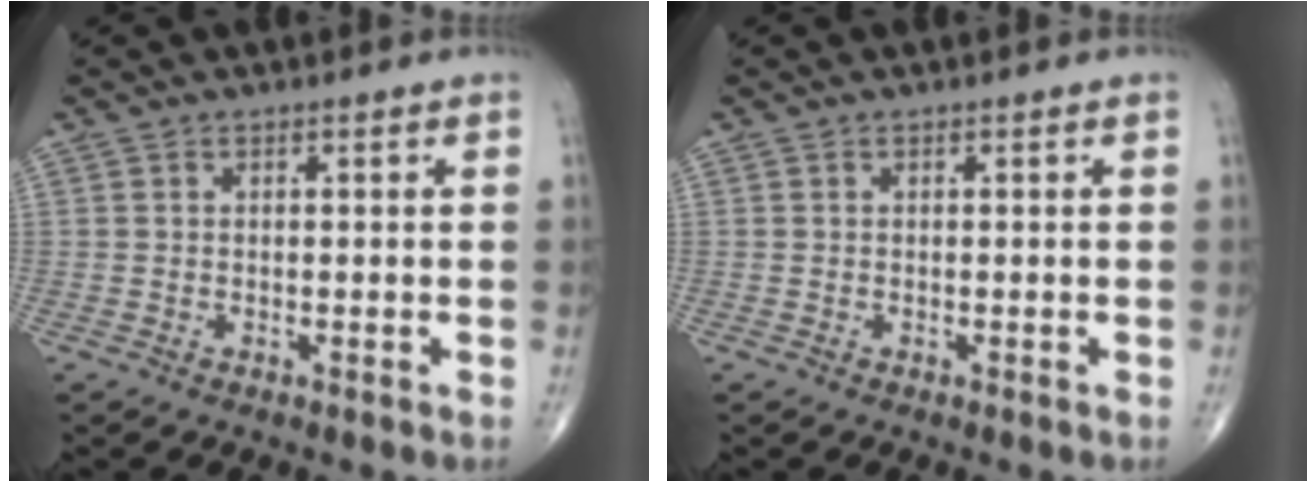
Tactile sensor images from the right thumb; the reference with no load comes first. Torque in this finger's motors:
{"motor_torque": [0.00, 0.00, 0.00, -0.01, 0.00]}